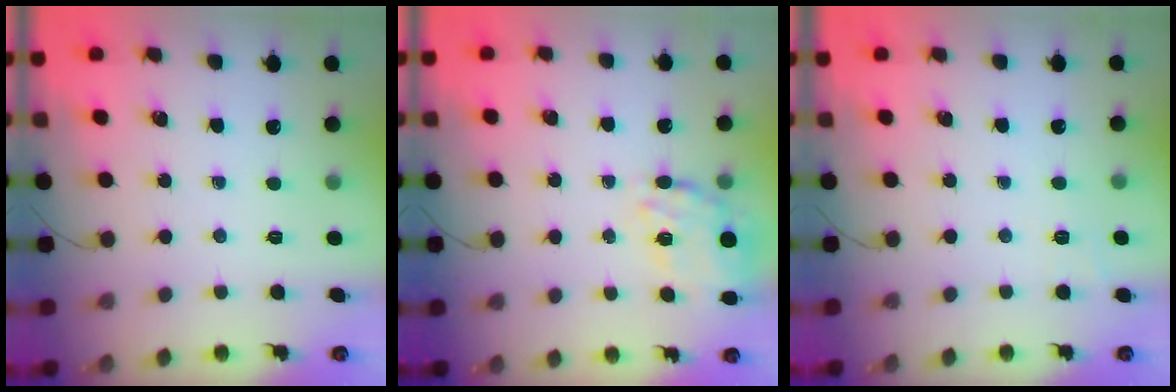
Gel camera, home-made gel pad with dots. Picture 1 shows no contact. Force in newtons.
{"total": 18.3, "press": 17.9, "slide": 4.1}
{"total": 1.6, "press": 0.2, "slide": 1.6}